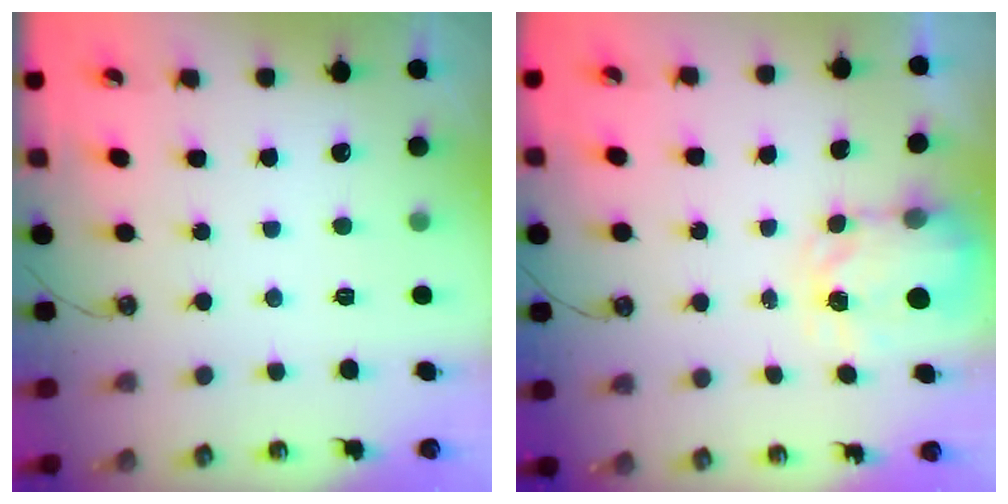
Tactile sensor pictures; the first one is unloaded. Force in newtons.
{"total": 3.7, "press": 3.7, "slide": 0.5}